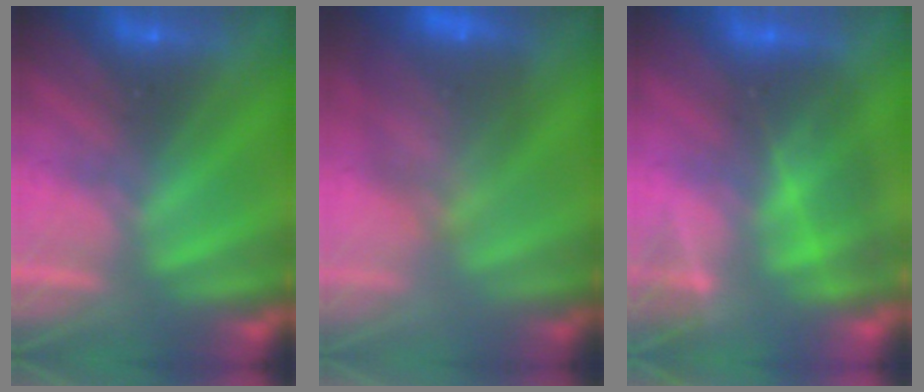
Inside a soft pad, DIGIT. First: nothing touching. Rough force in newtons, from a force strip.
{"total": 6.4}
{"total": 4.7}